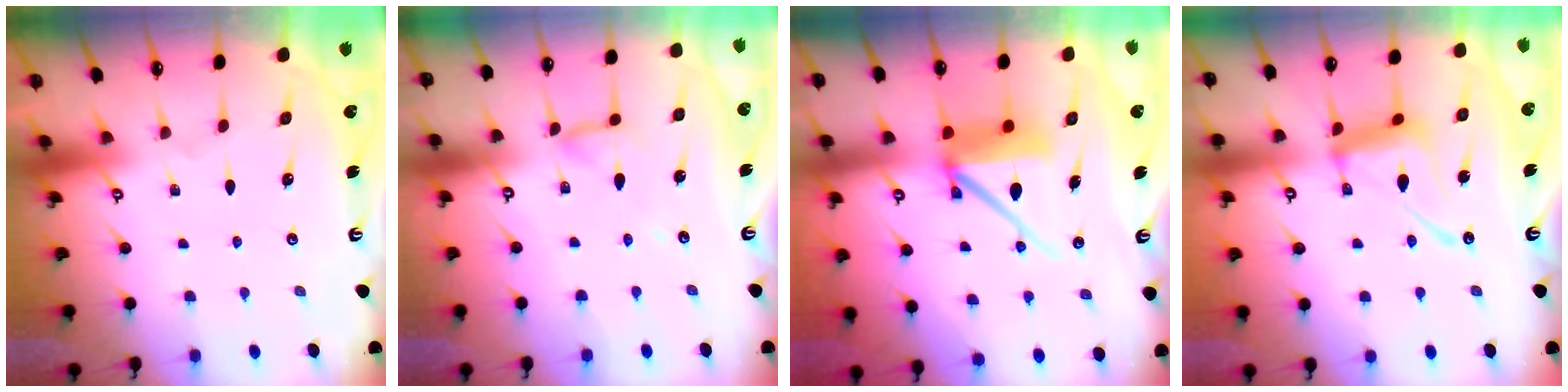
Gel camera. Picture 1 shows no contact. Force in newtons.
{"total": 6.7, "press": 6.6, "slide": 0.5}
{"total": 10.1, "press": 10.0, "slide": 1.3}
{"total": 13.6, "press": 13.5, "slide": 1.2}